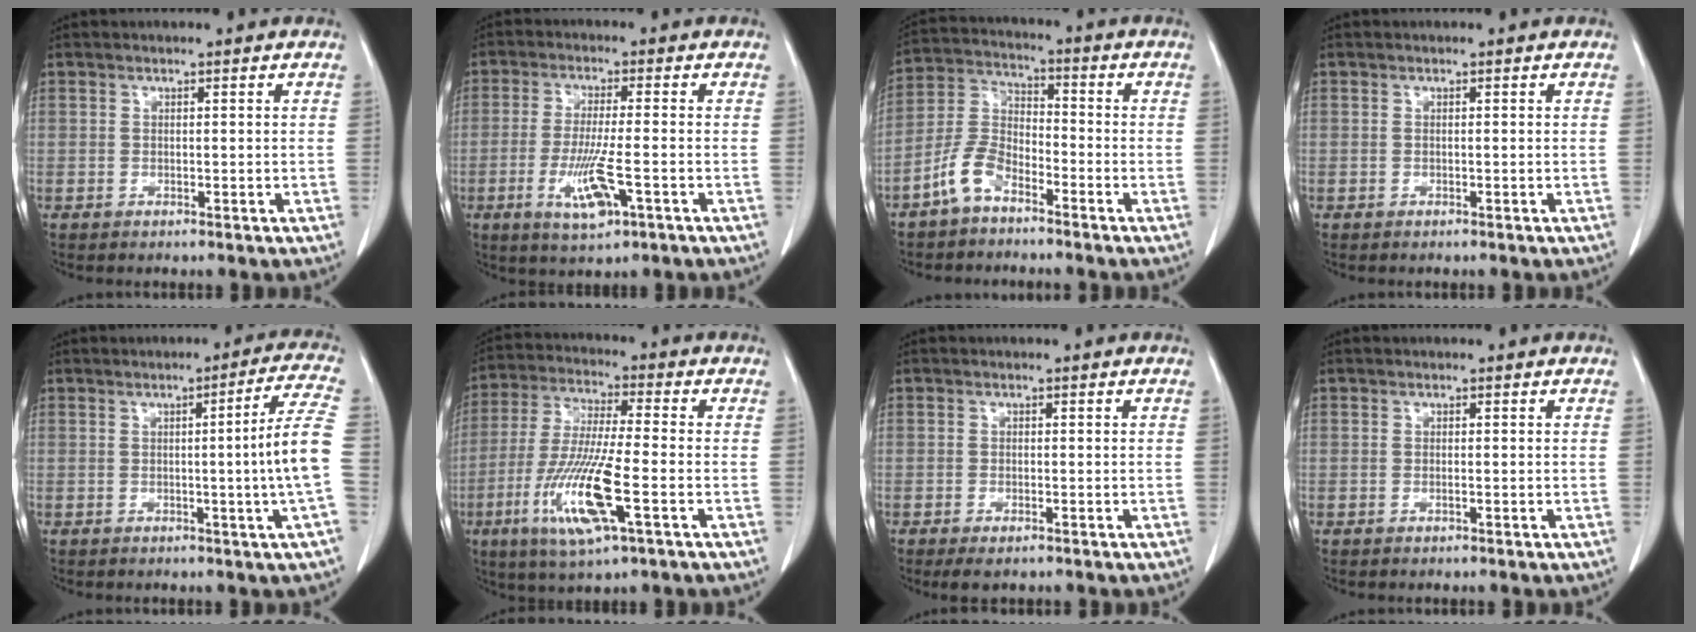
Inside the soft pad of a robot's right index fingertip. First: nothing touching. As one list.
[{"total": 7.9, "force": [-2.9, 0.8, 7.3], "torque": [-0.143, -0.019, -0.049]}, {"total": 7.2, "force": [-4.8, 3.2, 4.3], "torque": [-0.106, 0.010, -0.104]}, {"total": 0.0}, {"total": 8.6, "force": [-1.1, -2.2, 8.2], "torque": [-0.102, -0.004, -0.016]}, {"total": 13.9, "force": [-4.9, 1.2, 13.0], "torque": [-0.271, -0.025, -0.091]}, {"total": 2.7, "force": [-1.9, 0.9, 1.7], "torque": [-0.028, -0.005, -0.023]}, {"total": 0.0}]